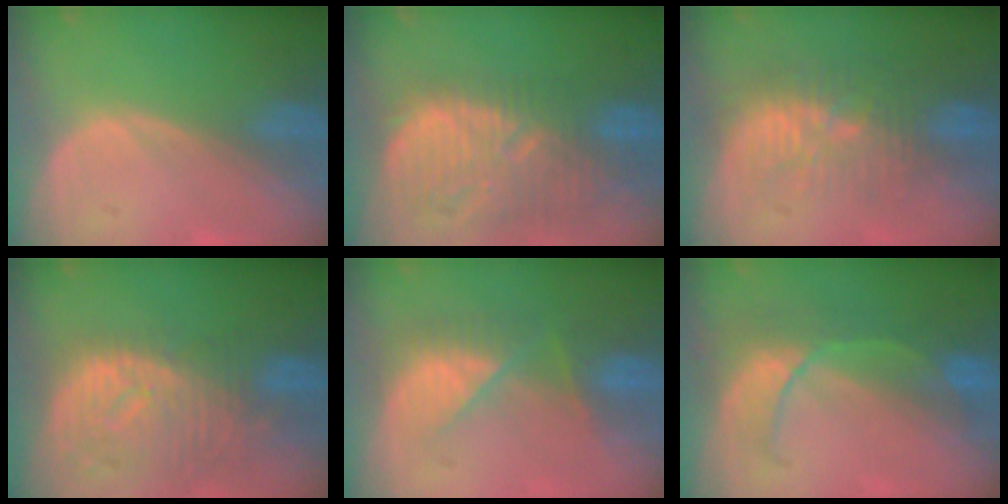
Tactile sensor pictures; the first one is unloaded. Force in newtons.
{"total": 12.5, "press": 11.2, "slide": 5.6}
{"total": 9.4, "press": 8.9, "slide": 2.9}
{"total": 10.9, "press": 9.7, "slide": 4.8}
{"total": 7.7, "press": 7.1, "slide": 3.1}
{"total": 8.0, "press": 7.3, "slide": 3.3}